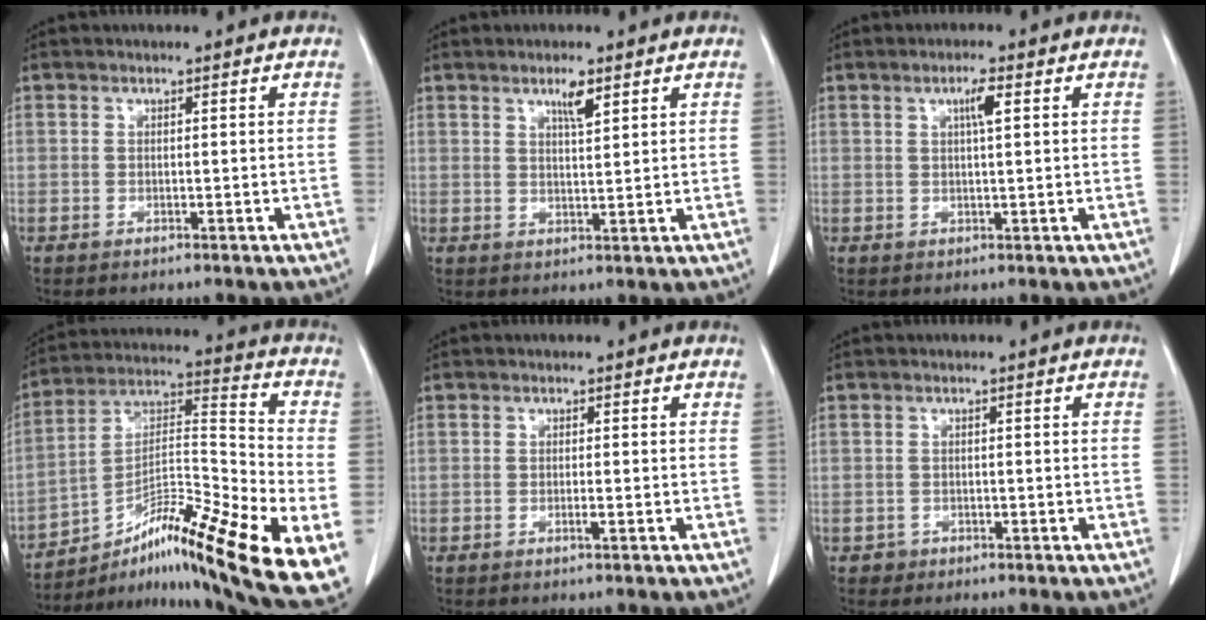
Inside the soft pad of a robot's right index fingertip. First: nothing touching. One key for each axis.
{"total": 3.2, "fx": 2.0, "fy": 0.5, "fz": 2.4, "tx": -0.044, "ty": -0.002, "tz": 0.034}
{"total": 2.7, "fx": 1.0, "fy": 0.1, "fz": 2.5, "tx": -0.045, "ty": 0.001, "tz": 0.015}
{"total": 22.6, "fx": -12.1, "fy": 2.4, "fz": 18.9, "tx": -0.265, "ty": 0.014, "tz": -0.193}
{"total": 0.8, "fx": -0.4, "fy": -0.1, "fz": 0.7, "tx": -0.015, "ty": -0.001, "tz": -0.007}
{"total": 1.1, "fx": -0.6, "fy": 0.9, "fz": -0.2, "tx": 0.001, "ty": 0.005, "tz": -0.012}